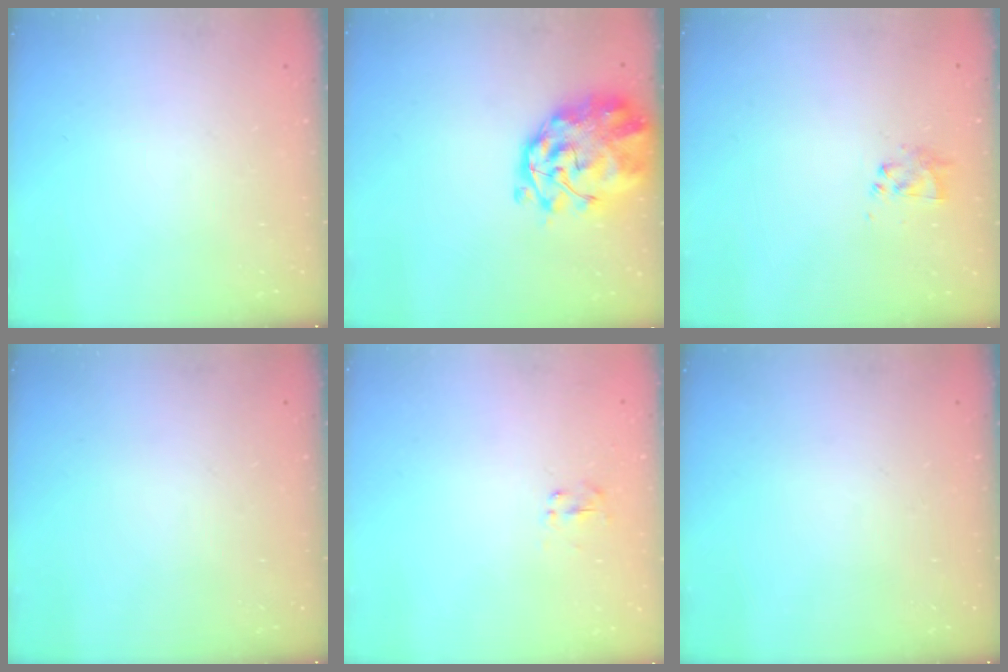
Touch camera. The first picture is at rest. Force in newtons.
{"total": 3.9, "press": 3.6, "slide": 1.3}
{"total": 3.0, "press": 2.8, "slide": 1.1}
{"total": 0.0}
{"total": 2.5, "press": 2.2, "slide": 1.0}
{"total": 0.0}